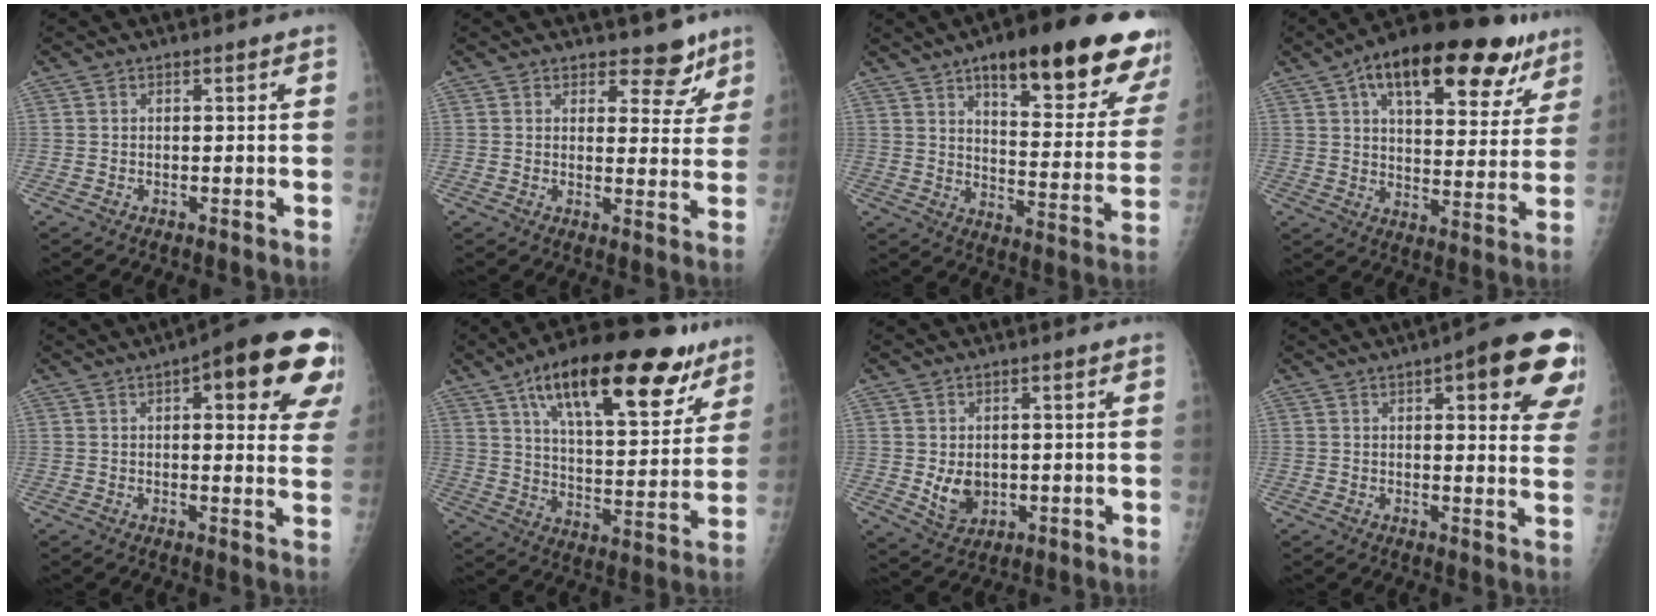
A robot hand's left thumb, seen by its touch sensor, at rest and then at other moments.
{"total": 6.1, "force": [4.8, 3.3, 2.0], "torque": [0.010, -0.032, 0.059]}
{"total": 26.2, "force": [16.0, 7.3, 19.3], "torque": [-0.224, -0.052, 0.220]}
{"total": 25.4, "force": [13.9, 11.1, 18.1], "torque": [-0.235, -0.008, 0.205]}
{"total": 19.4, "force": [8.7, 6.3, 16.1], "torque": [-0.176, -0.013, 0.097]}
{"total": 27.0, "force": [15.4, 10.4, 19.6], "torque": [-0.265, -0.030, 0.242]}
{"total": 5.5, "force": [0.0, 4.2, 3.5], "torque": [-0.041, -0.012, 0.017]}
{"total": 18.0, "force": [8.7, 5.2, 14.8], "torque": [-0.154, -0.025, 0.096]}